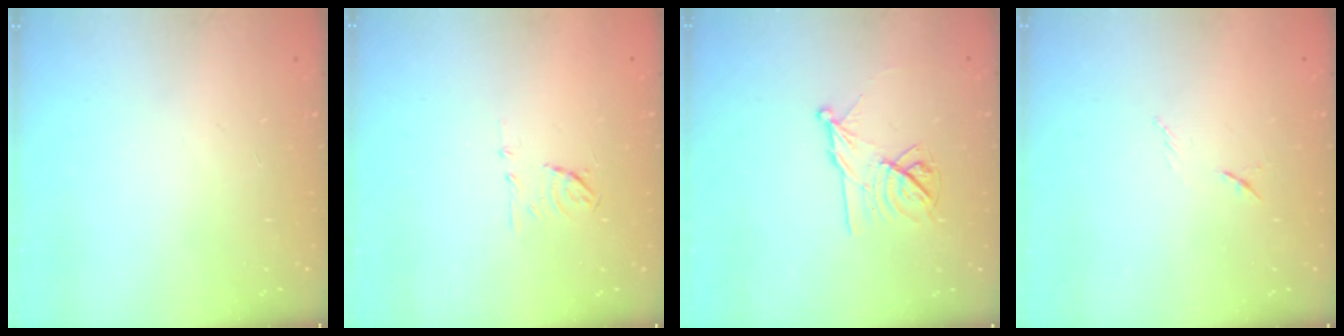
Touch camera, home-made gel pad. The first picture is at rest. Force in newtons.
{"total": 5.8, "press": 5.7, "slide": 1.1}
{"total": 11.3, "press": 11.3, "slide": 0.5}
{"total": 6.2, "press": 6.1, "slide": 0.9}